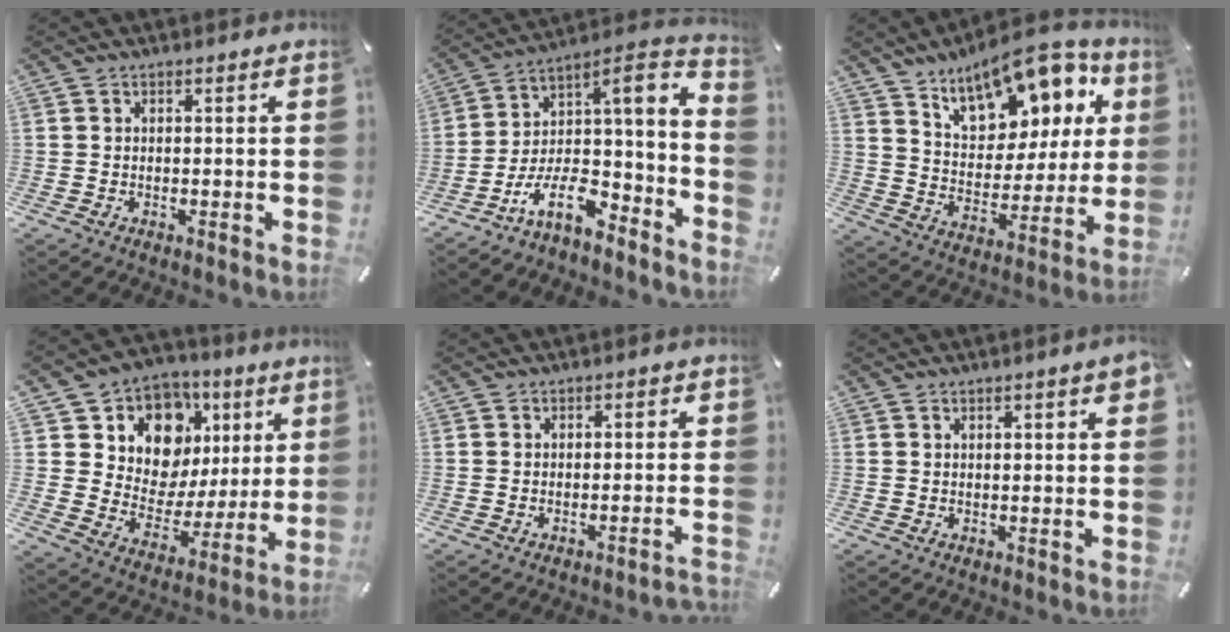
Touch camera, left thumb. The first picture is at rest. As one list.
[{"total": 10.5, "force": [-5.1, 3.9, 8.3], "torque": [-0.128, 0.002, -0.096]}, {"total": 18.0, "force": [12.1, 9.6, 9.4], "torque": [-0.141, -0.082, 0.207]}, {"total": 13.3, "force": [6.7, 10.5, 4.8], "torque": [-0.080, -0.057, 0.125]}, {"total": 1.7, "force": [-1.3, 0.3, 1.0], "torque": [-0.018, 0.005, -0.024]}, {"total": 2.7, "force": [1.1, 0.5, 2.4], "torque": [-0.047, 0.001, 0.019]}]